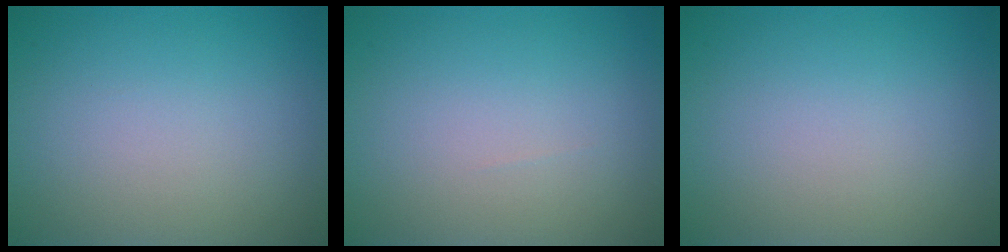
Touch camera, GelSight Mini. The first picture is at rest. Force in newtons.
{"total": 0.0}
{"total": 0.0}